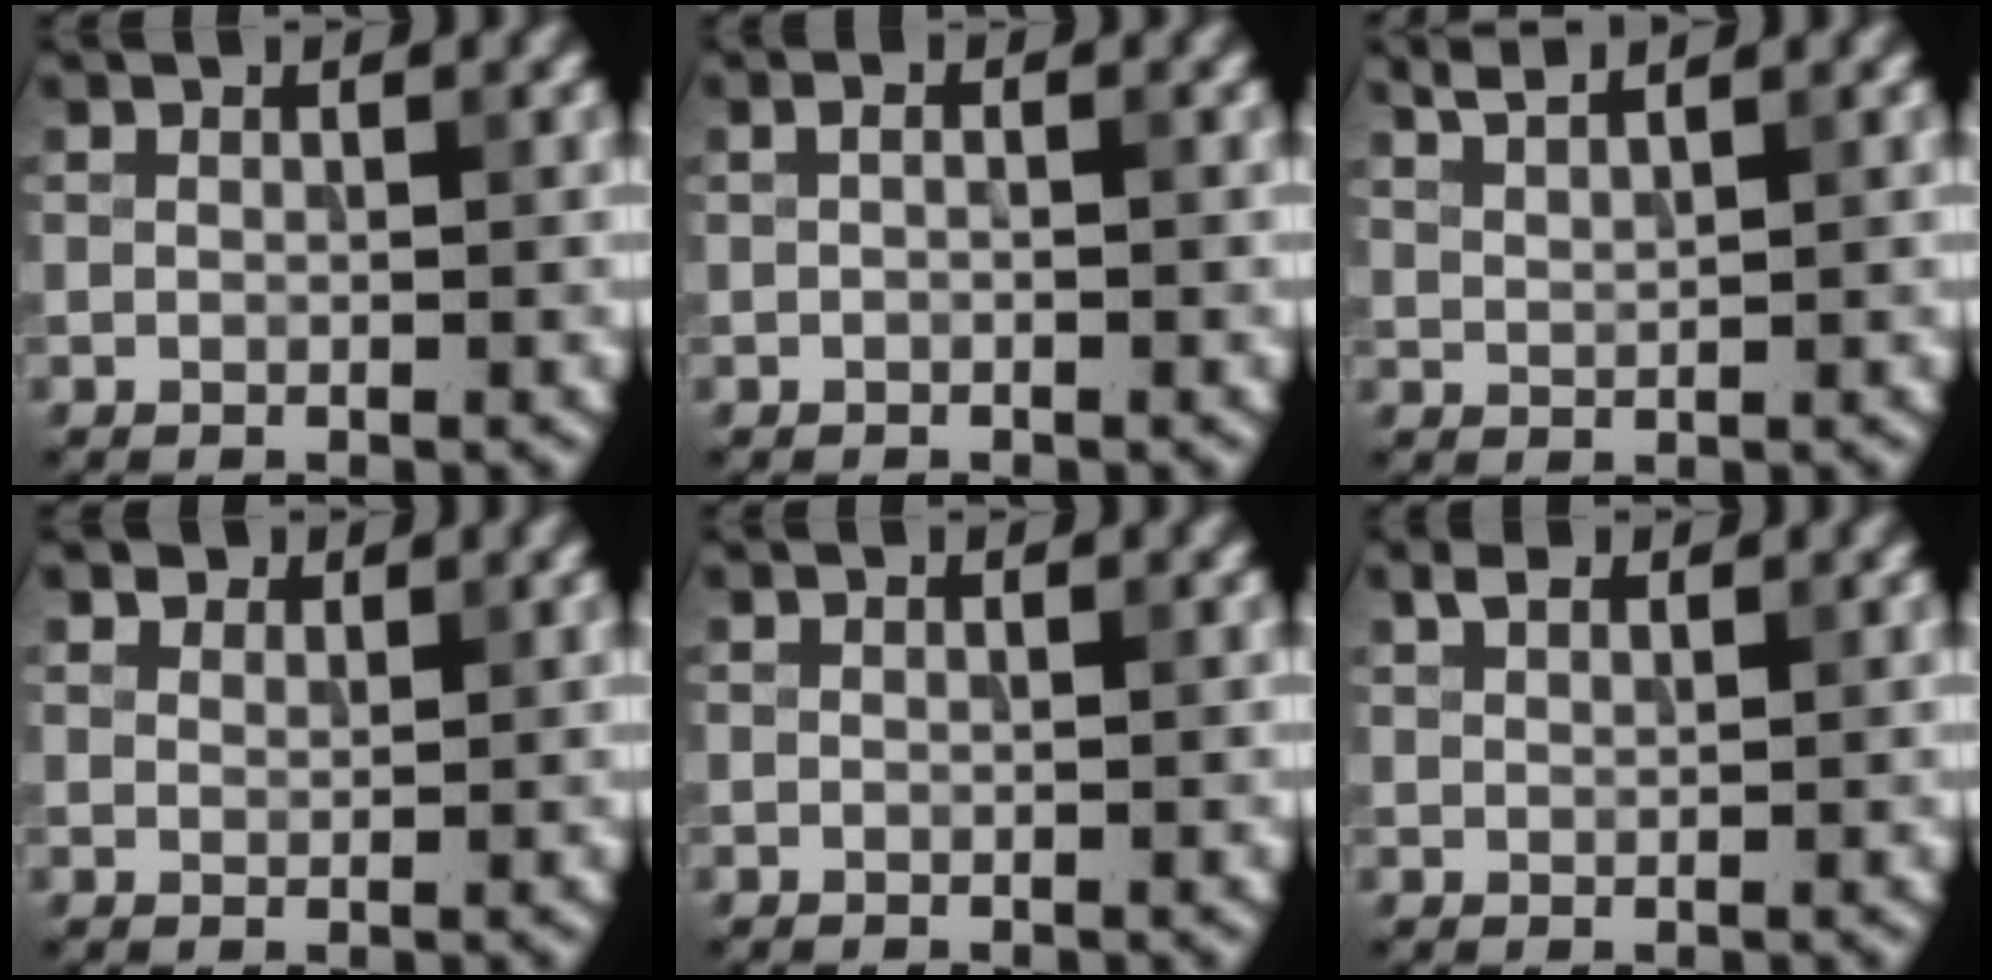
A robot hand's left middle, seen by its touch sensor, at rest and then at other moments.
{"total": 0.7, "force": [-0.1, 0.3, 0.7], "torque": [-0.015, 0.001, -0.002]}
{"total": 2.2, "force": [1.9, 0.4, 1.1], "torque": [-0.013, 0.006, 0.033]}
{"total": 1.7, "force": [1.5, 0.8, 0.3], "torque": [-0.010, -0.009, 0.027]}
{"total": 0.0}
{"total": 1.4, "force": [1.1, 0.6, 0.6], "torque": [-0.015, 0.004, 0.022]}